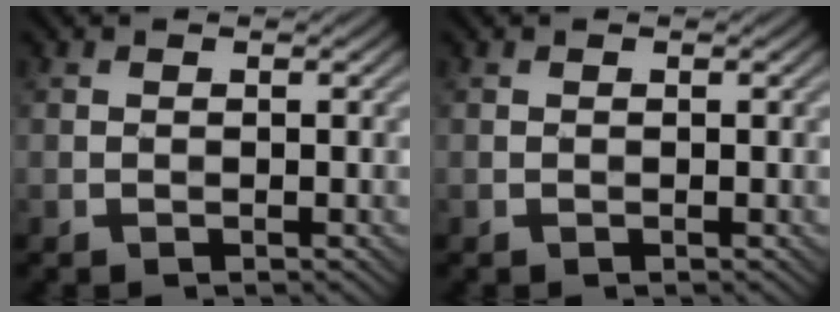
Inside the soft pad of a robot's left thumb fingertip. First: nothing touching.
{"total": 0.0}